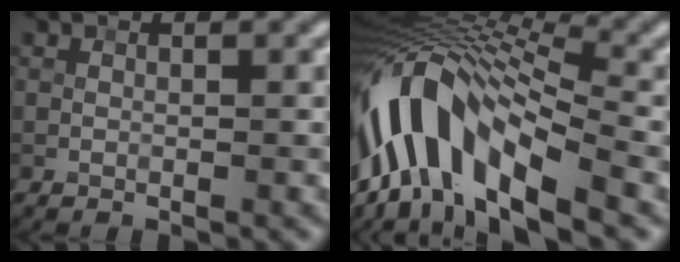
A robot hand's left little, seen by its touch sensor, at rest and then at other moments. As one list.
[{"total": 12.7, "force": [-4.4, 5.4, 10.7], "torque": [-0.202, 0.024, -0.086]}]